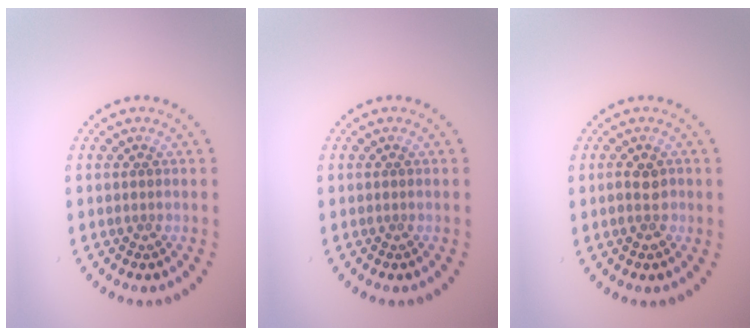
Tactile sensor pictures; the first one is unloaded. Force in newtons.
{"total": 0.0}
{"total": 1.9, "press": 1.8, "slide": 0.5}